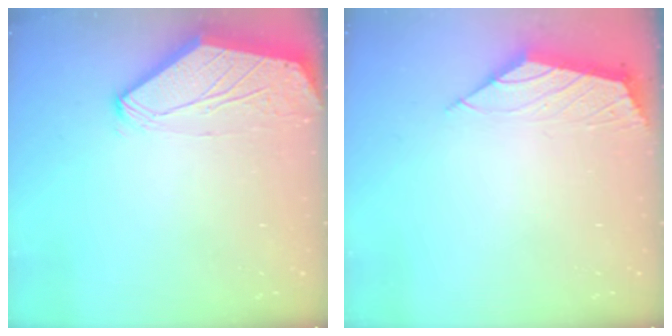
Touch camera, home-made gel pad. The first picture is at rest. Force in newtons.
{"total": 2.2, "press": 2.1, "slide": 0.5}